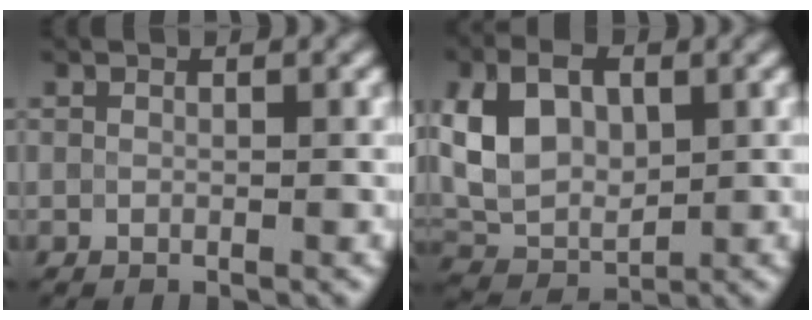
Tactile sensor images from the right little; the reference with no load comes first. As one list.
[{"total": 6.8, "force": [1.5, 4.5, 4.8], "torque": [-0.091, 0.005, 0.023]}]